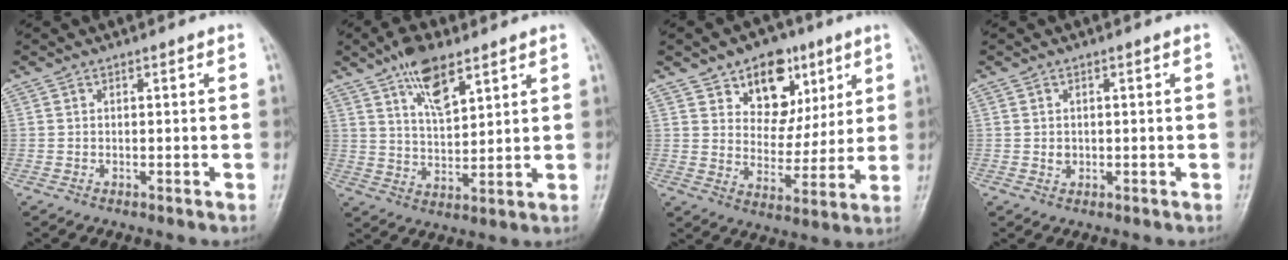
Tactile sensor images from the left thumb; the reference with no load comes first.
{"total": 9.7, "force": [5.9, 3.9, 6.6], "torque": [-0.102, -0.030, 0.109]}
{"total": 13.2, "force": [6.9, 9.2, 6.4], "torque": [-0.050, -0.029, 0.111]}
{"total": 1.6, "force": [0.1, 1.3, 0.8], "torque": [-0.008, 0.001, 0.005]}